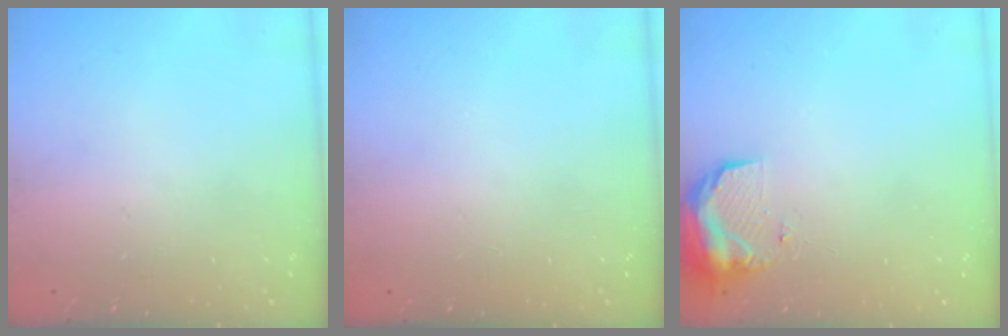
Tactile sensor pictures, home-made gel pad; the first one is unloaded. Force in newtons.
{"total": 0.0}
{"total": 9.7, "press": 9.6, "slide": 0.9}